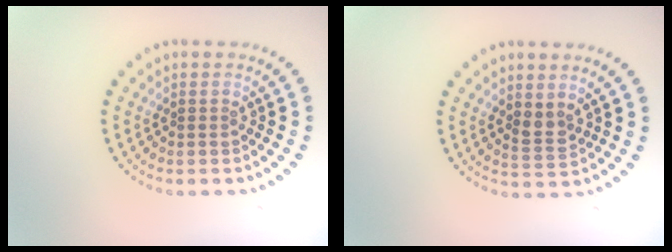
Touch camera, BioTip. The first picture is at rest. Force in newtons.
{"total": 1.6, "press": 1.4, "slide": 0.8}